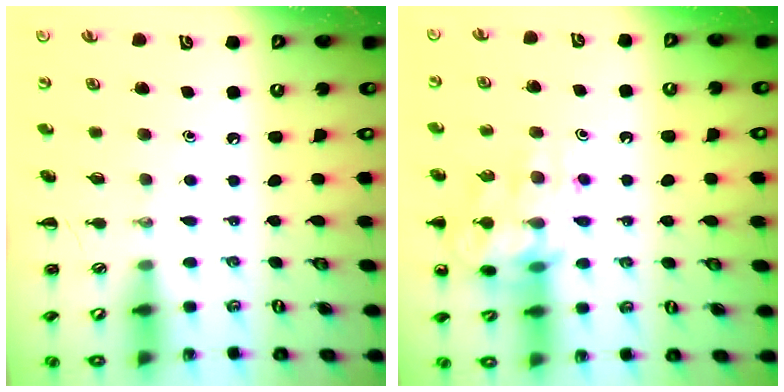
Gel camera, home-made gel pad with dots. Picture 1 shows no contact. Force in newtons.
{"total": 14.5, "press": 14.3, "slide": 1.9}